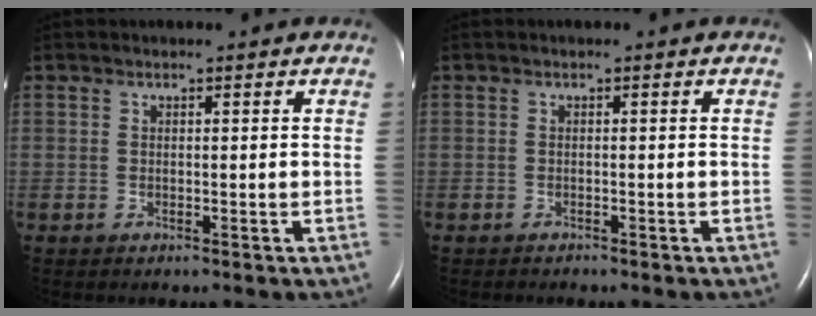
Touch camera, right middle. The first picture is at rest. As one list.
[{"total": 0.6, "force": [-0.6, 0.1, 0.1], "torque": [-0.010, -0.004, -0.010]}]